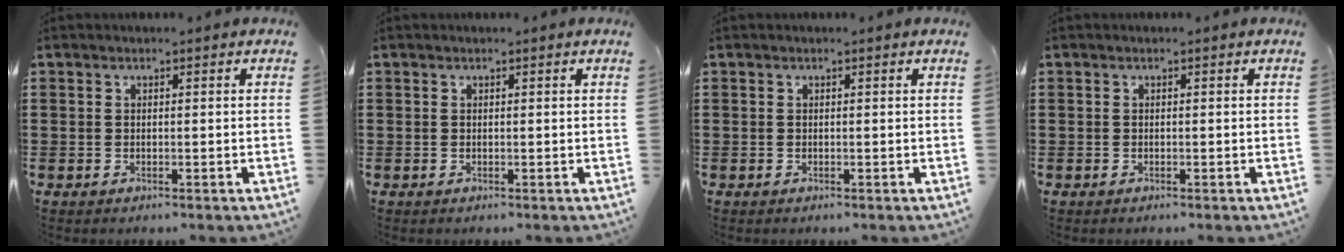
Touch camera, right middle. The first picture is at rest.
{"total": 0.0}
{"total": 0.0}
{"total": 0.0}